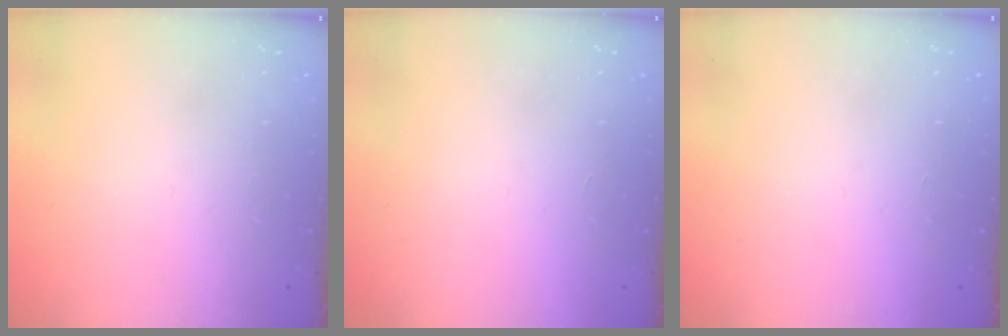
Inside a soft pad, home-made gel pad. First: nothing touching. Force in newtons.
{"total": 1.7, "press": 1.7, "slide": 0.1}
{"total": 1.5, "press": 1.5, "slide": 0.1}